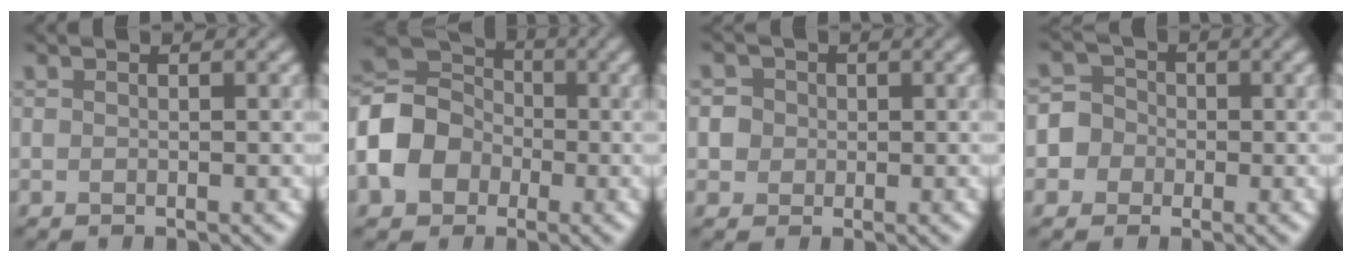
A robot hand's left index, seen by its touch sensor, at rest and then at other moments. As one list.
[{"total": 8.1, "force": [-2.5, 6.6, 4.1], "torque": [-0.098, 0.000, -0.062]}, {"total": 3.8, "force": [0.5, 3.6, 1.2], "torque": [0.002, 0.030, -0.010]}, {"total": 5.5, "force": [-2.0, 5.1, 0.4], "torque": [0.004, 0.013, -0.061]}]